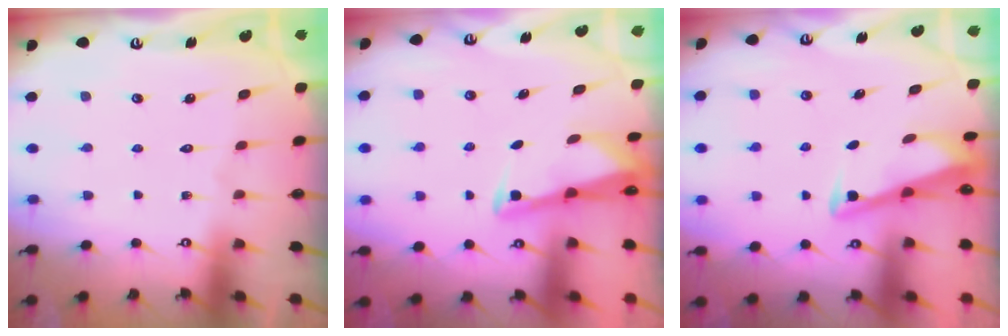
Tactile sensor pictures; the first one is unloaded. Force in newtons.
{"total": 2.9, "press": 2.9, "slide": 0.2}
{"total": 3.4, "press": 3.4, "slide": 0.4}